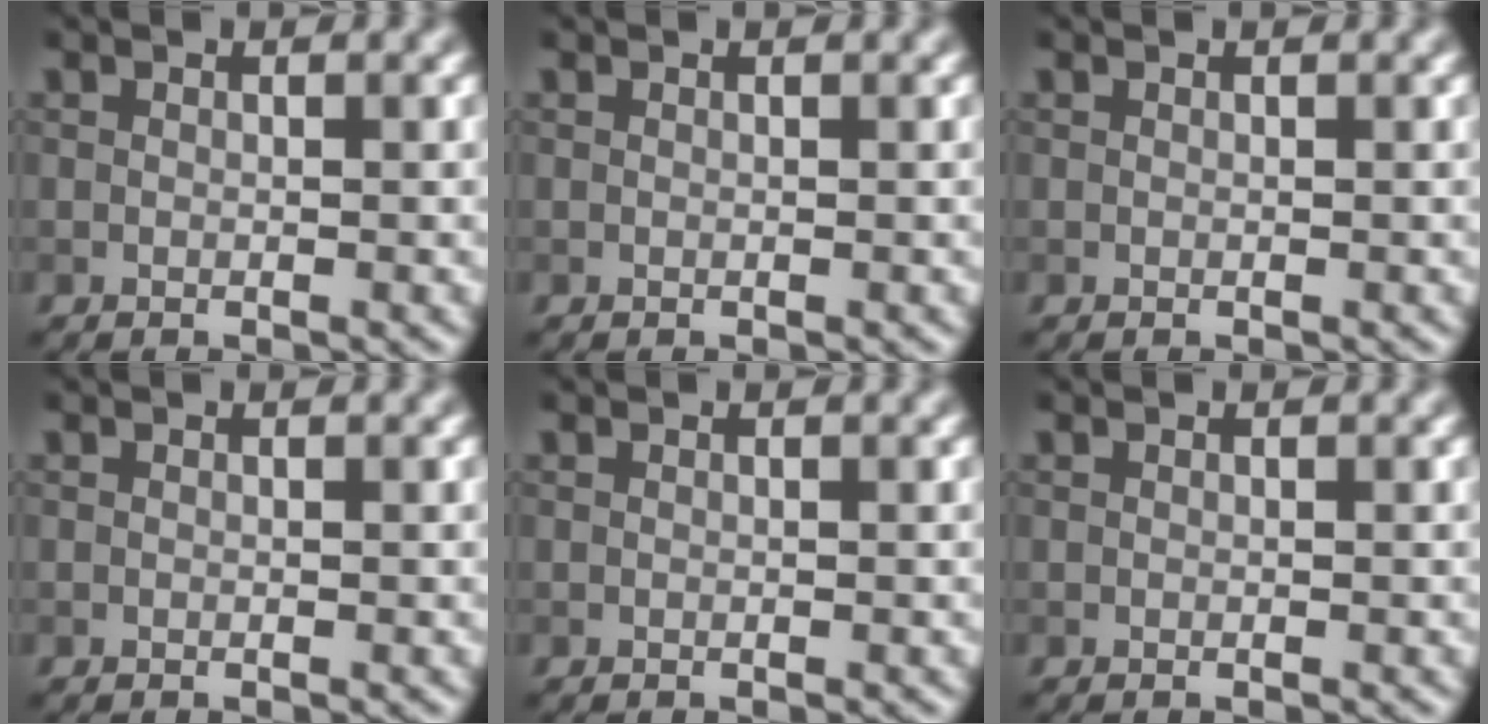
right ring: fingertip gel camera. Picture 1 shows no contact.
{"total": 0.0}
{"total": 0.0}
{"total": 0.0}
{"total": 0.0}
{"total": 0.0}